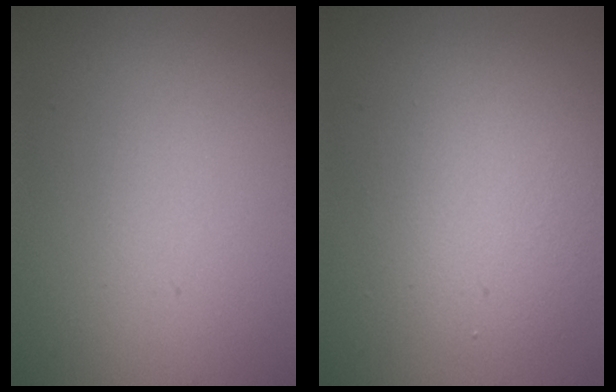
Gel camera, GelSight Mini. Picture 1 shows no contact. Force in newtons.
{"total": 4.0, "press": 4.0, "slide": 0.3}